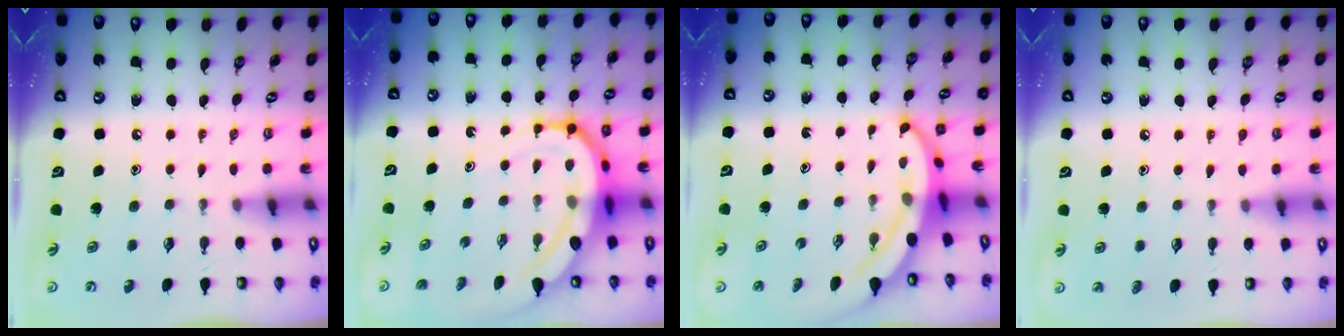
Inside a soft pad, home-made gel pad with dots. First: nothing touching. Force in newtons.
{"total": 13.6, "press": 13.5, "slide": 1.3}
{"total": 5.2, "press": 5.2, "slide": 0.8}
{"total": 4.2, "press": 4.1, "slide": 0.9}